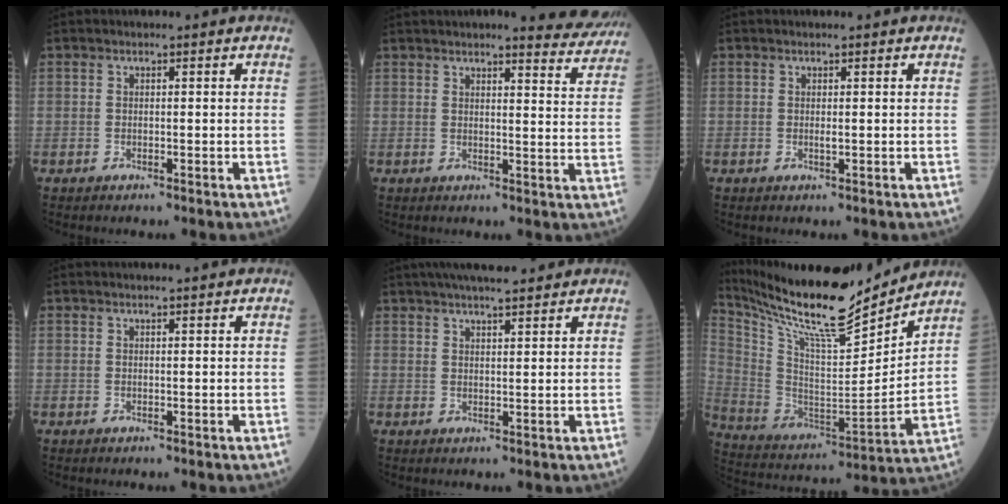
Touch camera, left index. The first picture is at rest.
{"total": 8.4, "force": [8.0, 0.6, 2.3], "torque": [-0.017, -0.023, 0.079]}
{"total": 0.6, "force": [0.1, 0.0, 0.6], "torque": [-0.013, -0.001, 0.002]}
{"total": 2.9, "force": [2.7, -0.1, 1.0], "torque": [-0.011, 0.015, 0.034]}
{"total": 9.8, "force": [8.4, 1.2, 4.9], "torque": [-0.076, 0.028, 0.122]}
{"total": 22.8, "force": [20.6, 2.4, 9.4], "torque": [-0.200, -0.031, 0.349]}